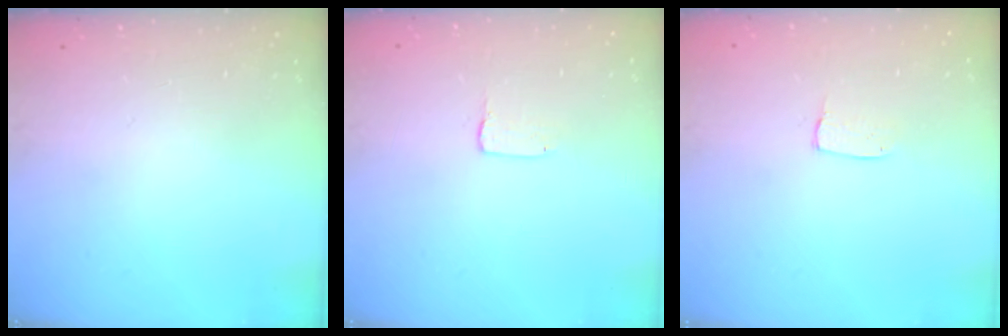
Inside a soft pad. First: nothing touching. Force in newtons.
{"total": 1.0, "press": 1.0, "slide": 0.1}
{"total": 4.1, "press": 4.0, "slide": 0.2}